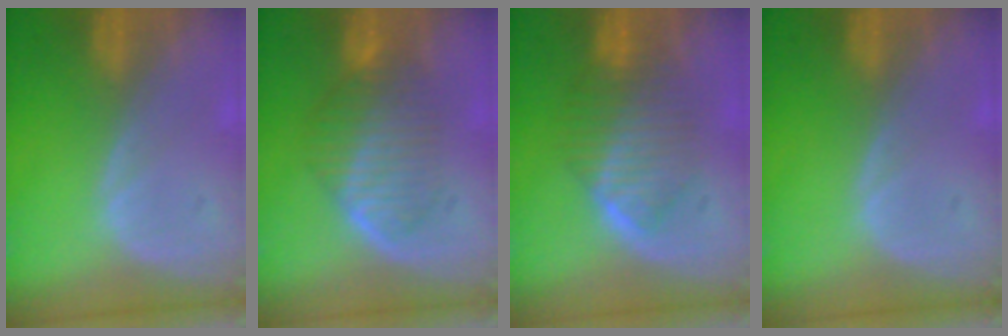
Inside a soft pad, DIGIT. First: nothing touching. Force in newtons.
{"total": 6.7, "press": 6.5, "slide": 1.8}
{"total": 6.5, "press": 6.5, "slide": 0.9}
{"total": 0.0}